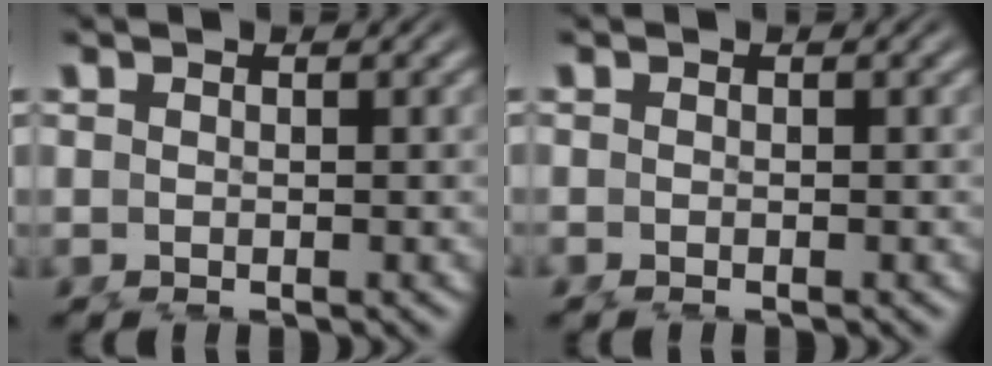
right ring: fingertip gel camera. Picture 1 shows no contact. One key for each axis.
{"total": 0.5, "fx": -0.5, "fy": -0.1, "fz": 0.1, "tx": 0.002, "ty": -0.001, "tz": -0.009}